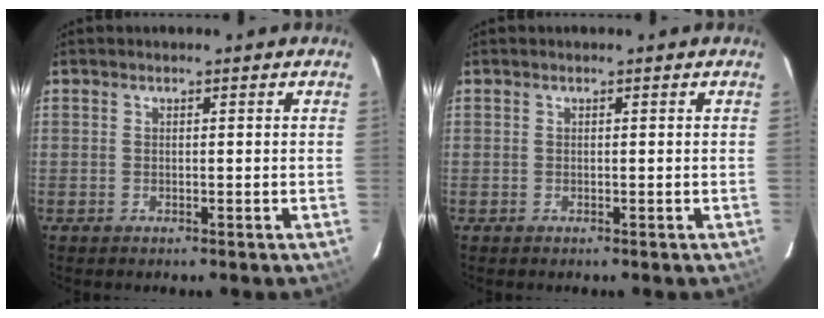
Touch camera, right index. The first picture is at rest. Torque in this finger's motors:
{"motor_torque": [0.00, 0.00, 0.01, 0.00]}